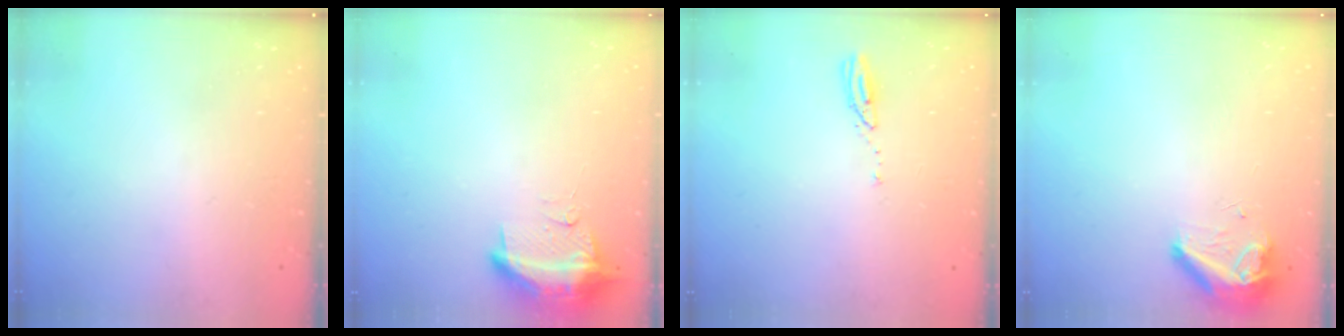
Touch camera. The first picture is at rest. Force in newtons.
{"total": 11.3, "press": 10.3, "slide": 4.7}
{"total": 3.0, "press": 2.9, "slide": 0.3}
{"total": 8.3, "press": 8.2, "slide": 0.9}